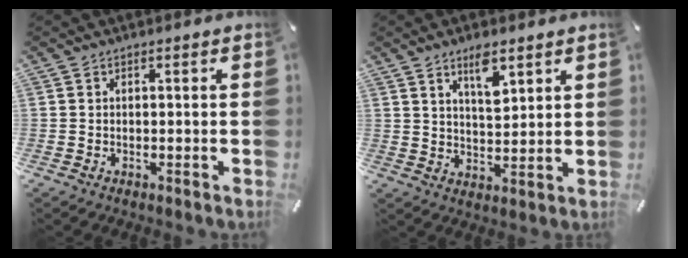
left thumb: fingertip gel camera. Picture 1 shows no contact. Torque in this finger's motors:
{"motor_torque": [0.52, -0.16, 0.11, -0.12, -0.01]}